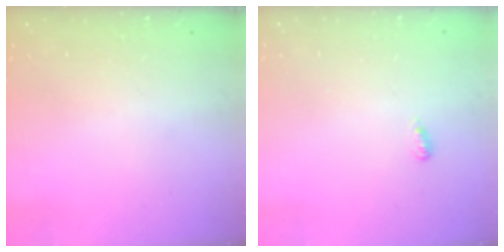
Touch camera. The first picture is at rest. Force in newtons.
{"total": 4.4, "press": 3.4, "slide": 2.9}